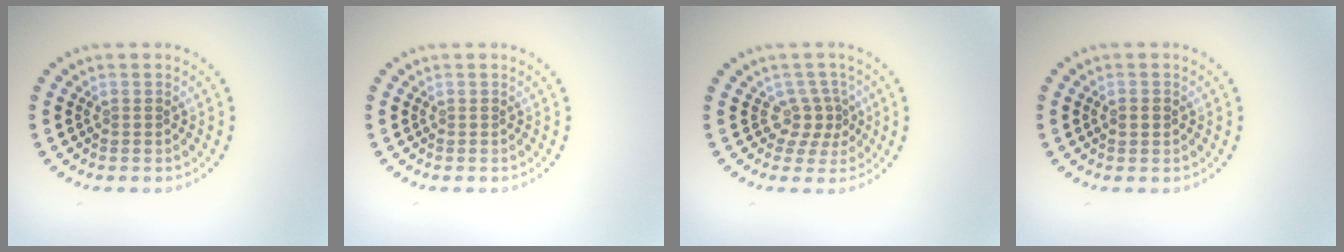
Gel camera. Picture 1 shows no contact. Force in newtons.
{"total": 0.0}
{"total": 2.5, "press": 1.7, "slide": 1.8}
{"total": 1.3, "press": 1.3, "slide": 0.2}